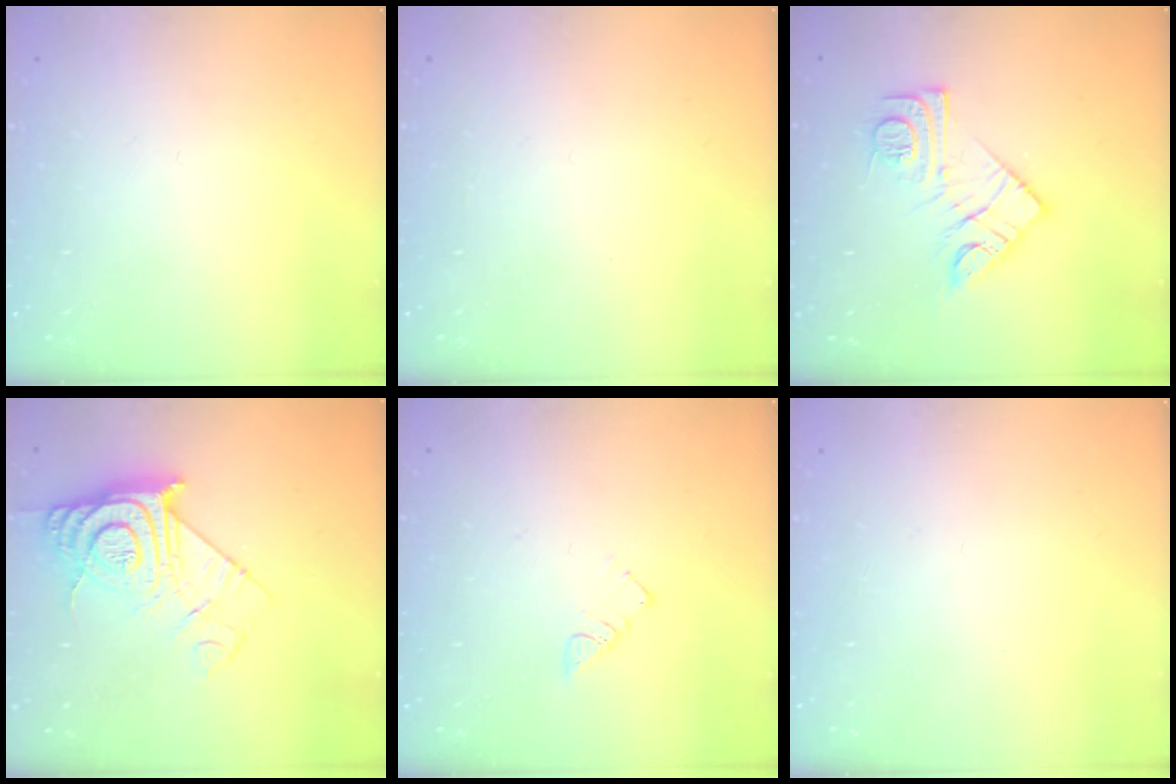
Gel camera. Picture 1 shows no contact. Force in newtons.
{"total": 1.8, "press": 1.8, "slide": 0.2}
{"total": 12.6, "press": 12.6, "slide": 0.8}
{"total": 15.3, "press": 15.2, "slide": 1.1}
{"total": 3.1, "press": 3.1, "slide": 0.3}
{"total": 1.8, "press": 1.7, "slide": 0.1}